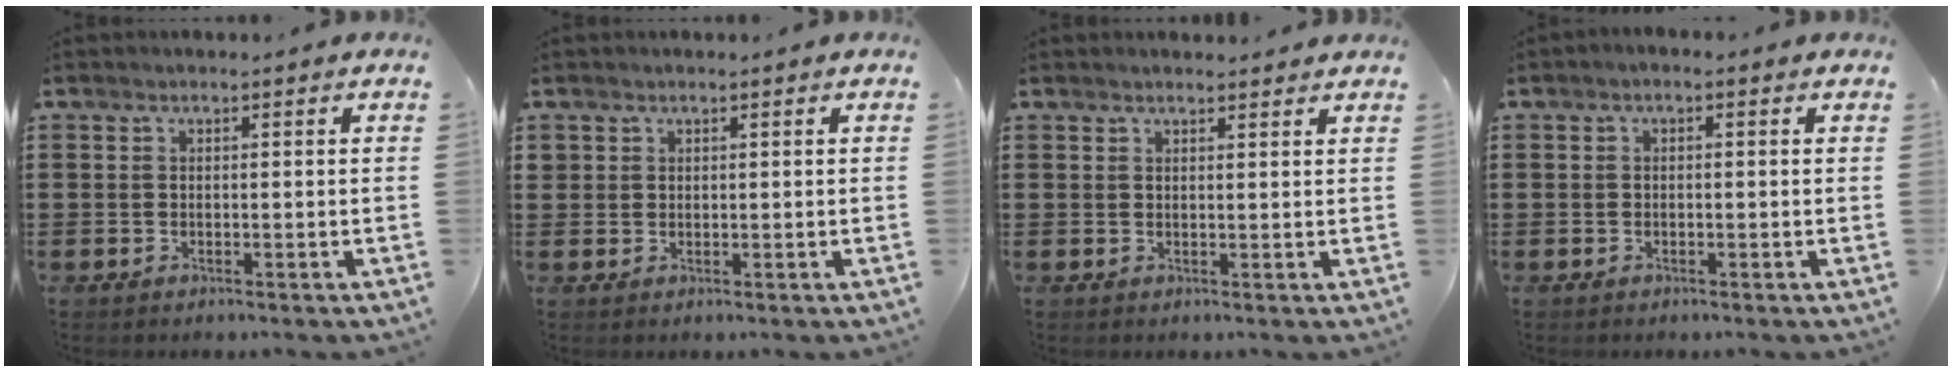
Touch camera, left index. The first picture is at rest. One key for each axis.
{"total": 1.2, "fx": 0.8, "fy": 0.9, "fz": 0.1, "tx": -0.005, "ty": 0.003, "tz": 0.016}
{"total": 1.5, "fx": 1.4, "fy": 0.1, "fz": 0.4, "tx": -0.010, "ty": 0.001, "tz": 0.027}
{"total": 0.7, "fx": -0.4, "fy": 0.3, "fz": 0.5, "tx": -0.010, "ty": -0.002, "tz": -0.007}